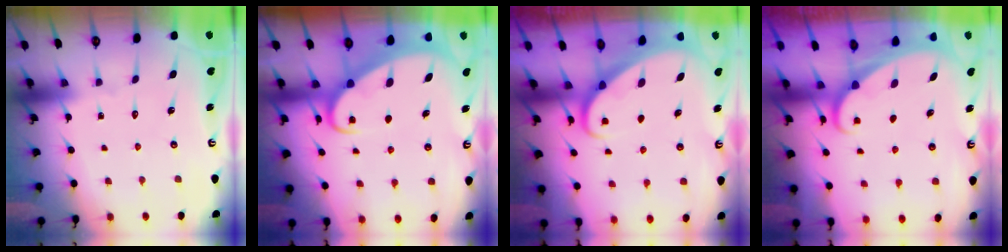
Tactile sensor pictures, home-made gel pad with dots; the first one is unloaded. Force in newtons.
{"total": 3.6, "press": 3.6, "slide": 0.5}
{"total": 2.3, "press": 2.3, "slide": 0.2}
{"total": 1.5, "press": 1.5, "slide": 0.1}